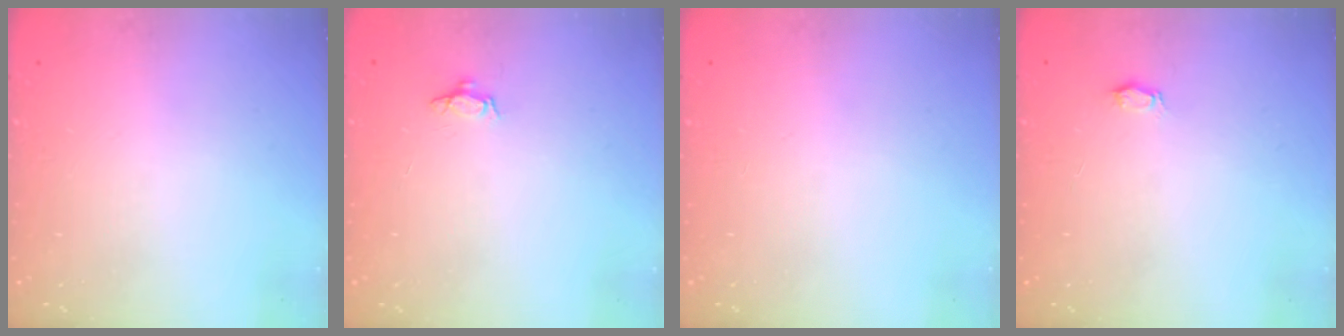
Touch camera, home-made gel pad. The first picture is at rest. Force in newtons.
{"total": 3.6, "press": 3.6, "slide": 0.4}
{"total": 0.0}
{"total": 2.7, "press": 2.7, "slide": 0.3}